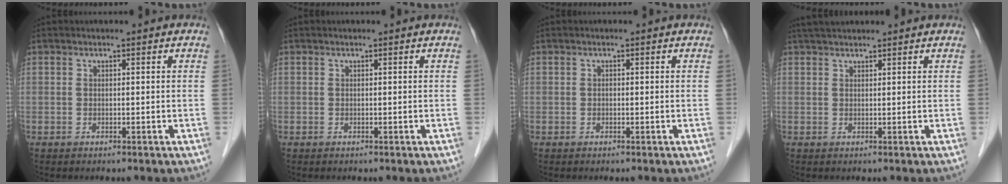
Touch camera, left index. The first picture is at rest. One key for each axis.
{"total": 0.0}
{"total": 0.0}
{"total": 4.0, "fx": 3.6, "fy": 0.5, "fz": 1.6, "tx": -0.023, "ty": 0.035, "tz": 0.061}